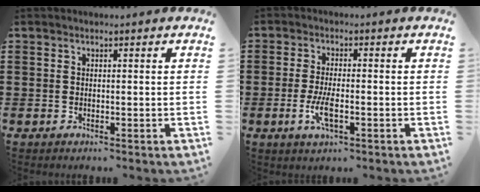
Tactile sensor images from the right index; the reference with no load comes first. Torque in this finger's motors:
{"motor_torque": [2.14, 0.00, 0.24, 0.13]}